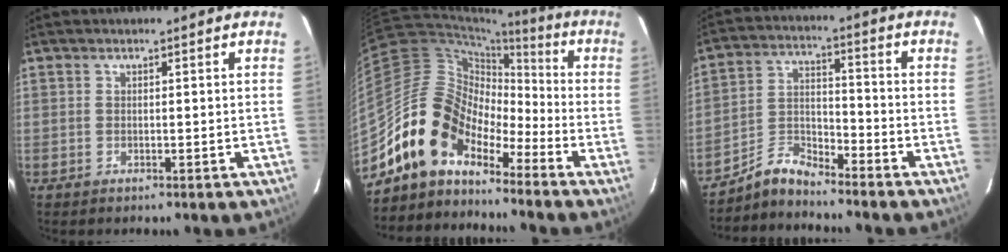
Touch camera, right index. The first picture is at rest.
{"total": 13.0, "force": [-9.9, 6.6, 5.1], "torque": [-0.089, 0.031, -0.199]}
{"total": 5.8, "force": [-5.6, 1.2, 1.4], "torque": [-0.034, 0.028, -0.117]}